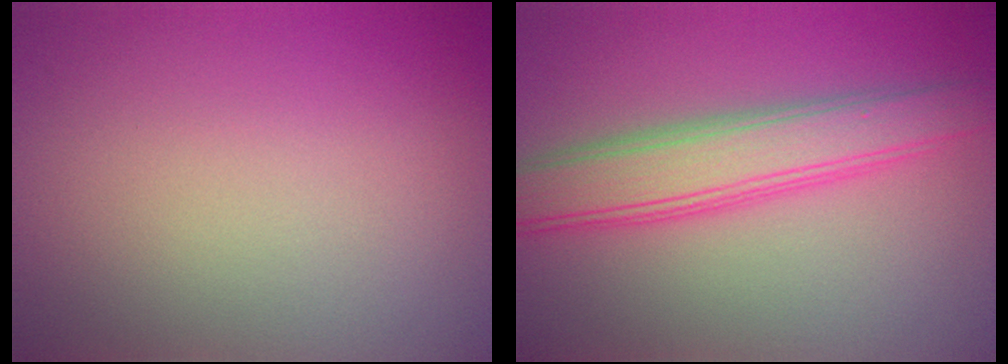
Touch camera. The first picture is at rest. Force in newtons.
{"total": 5.3, "press": 5.3, "slide": 0.0}